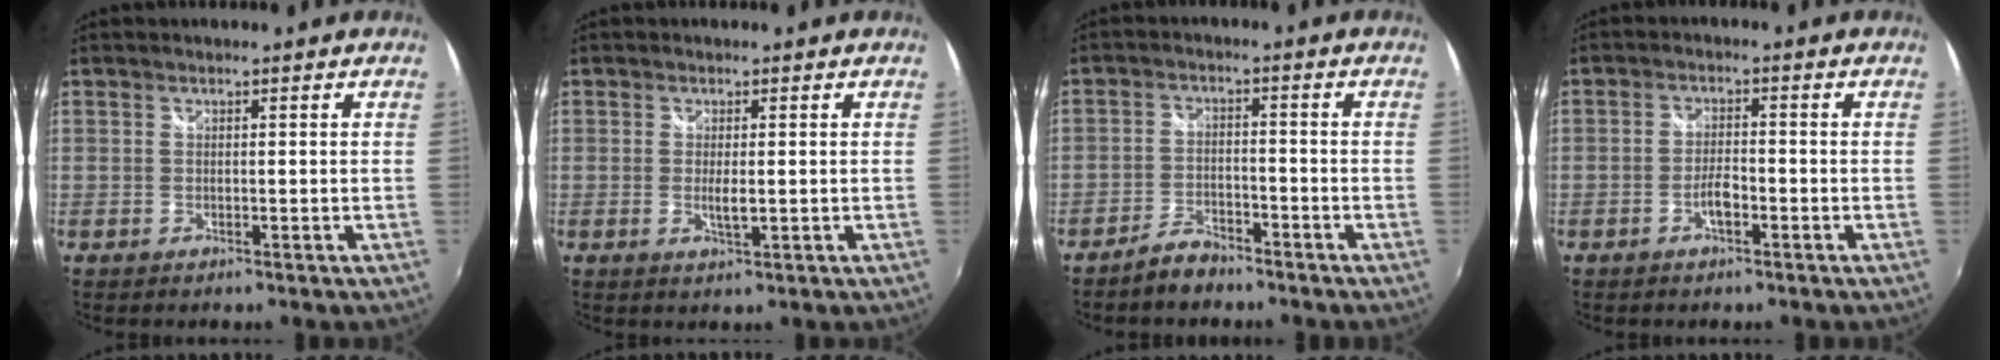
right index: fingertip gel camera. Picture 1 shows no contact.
{"total": 2.3, "force": [-0.1, 0.6, 2.2], "torque": [-0.038, -0.008, -0.001]}
{"total": 4.4, "force": [-3.9, 1.5, 1.6], "torque": [-0.048, 0.008, -0.068]}
{"total": 3.1, "force": [-1.5, 1.1, 2.5], "torque": [-0.053, 0.002, -0.029]}